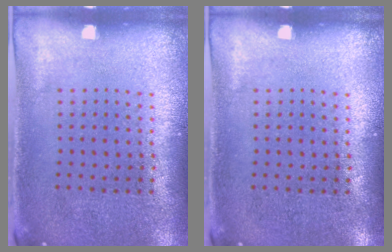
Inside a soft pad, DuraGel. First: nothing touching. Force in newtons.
{"total": 0.0}